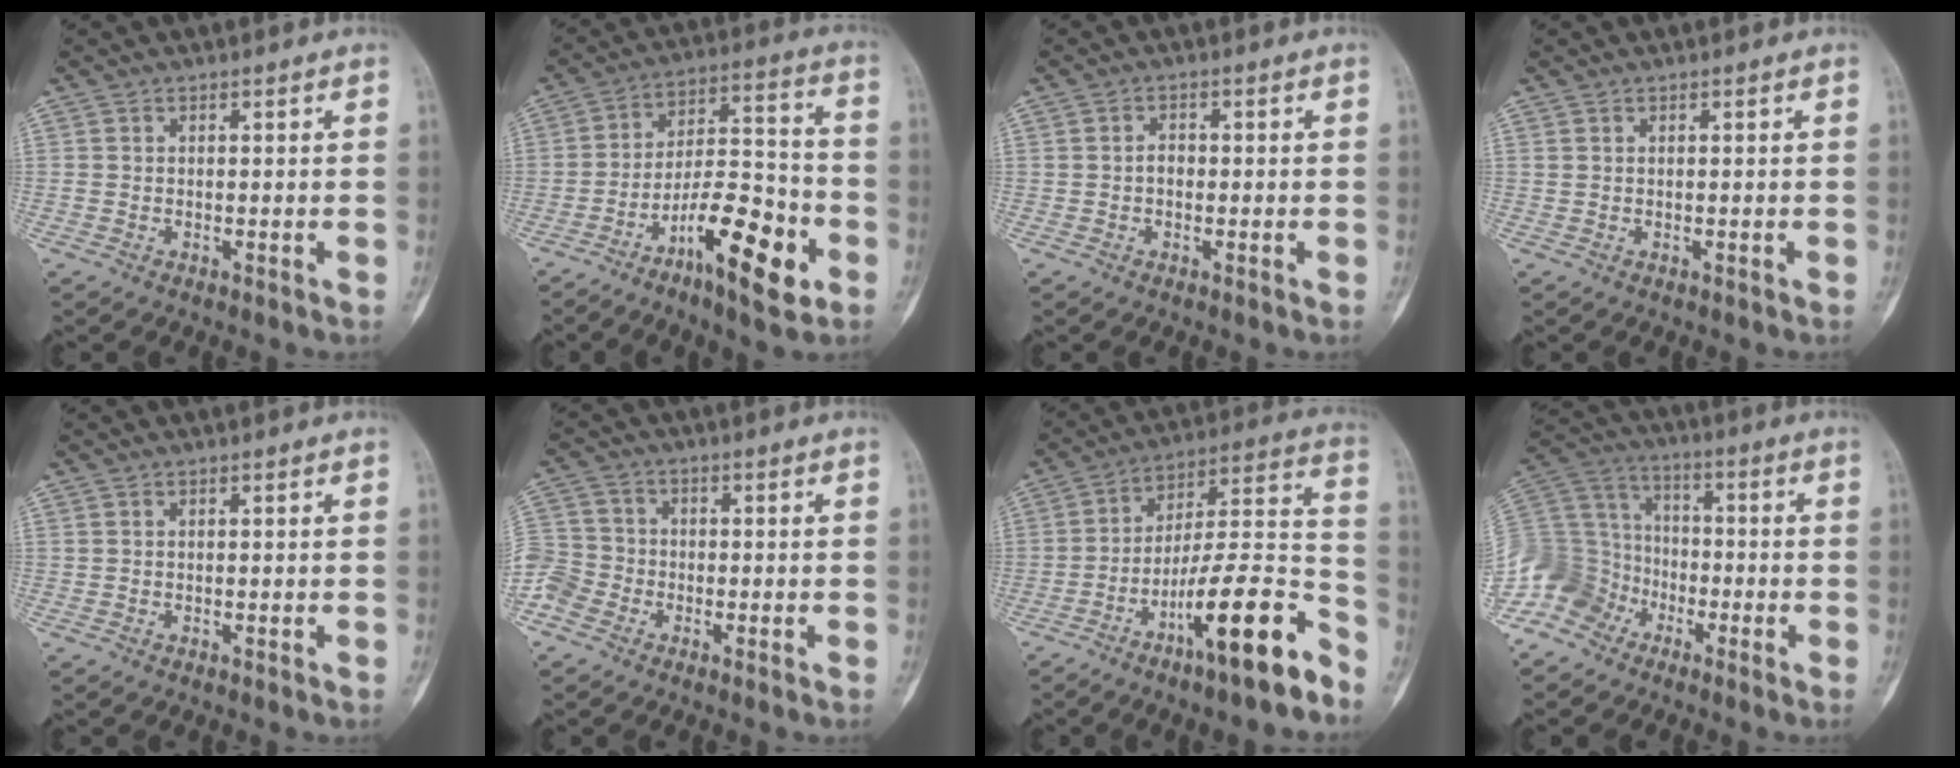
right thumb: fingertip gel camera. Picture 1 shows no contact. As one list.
[{"total": 16.2, "force": [-7.6, 5.3, 13.3], "torque": [-0.197, 0.057, -0.126]}, {"total": 1.8, "force": [-0.3, 1.4, 1.2], "torque": [-0.013, 0.006, -0.007]}, {"total": 0.0}, {"total": 0.0}, {"total": 7.2, "force": [-3.6, 5.9, 2.1], "torque": [-0.040, 0.018, -0.079]}, {"total": 19.1, "force": [-11.4, 3.8, 14.9], "torque": [-0.236, 0.091, -0.187]}, {"total": 14.8, "force": [-8.7, 11.3, 3.8], "torque": [-0.076, 0.080, -0.169]}]